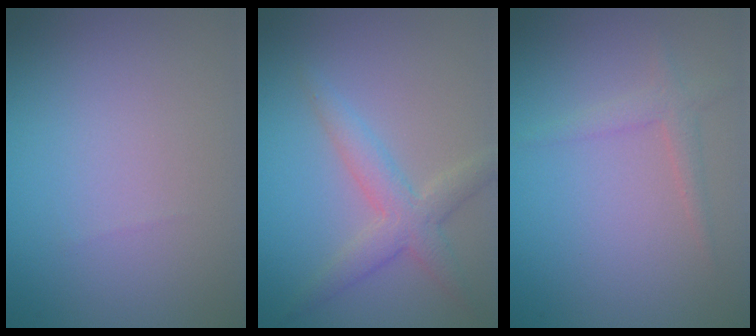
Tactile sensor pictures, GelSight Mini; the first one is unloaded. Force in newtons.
{"total": 3.4, "press": 3.4, "slide": 0.0}
{"total": 1.6, "press": 1.6, "slide": 0.1}